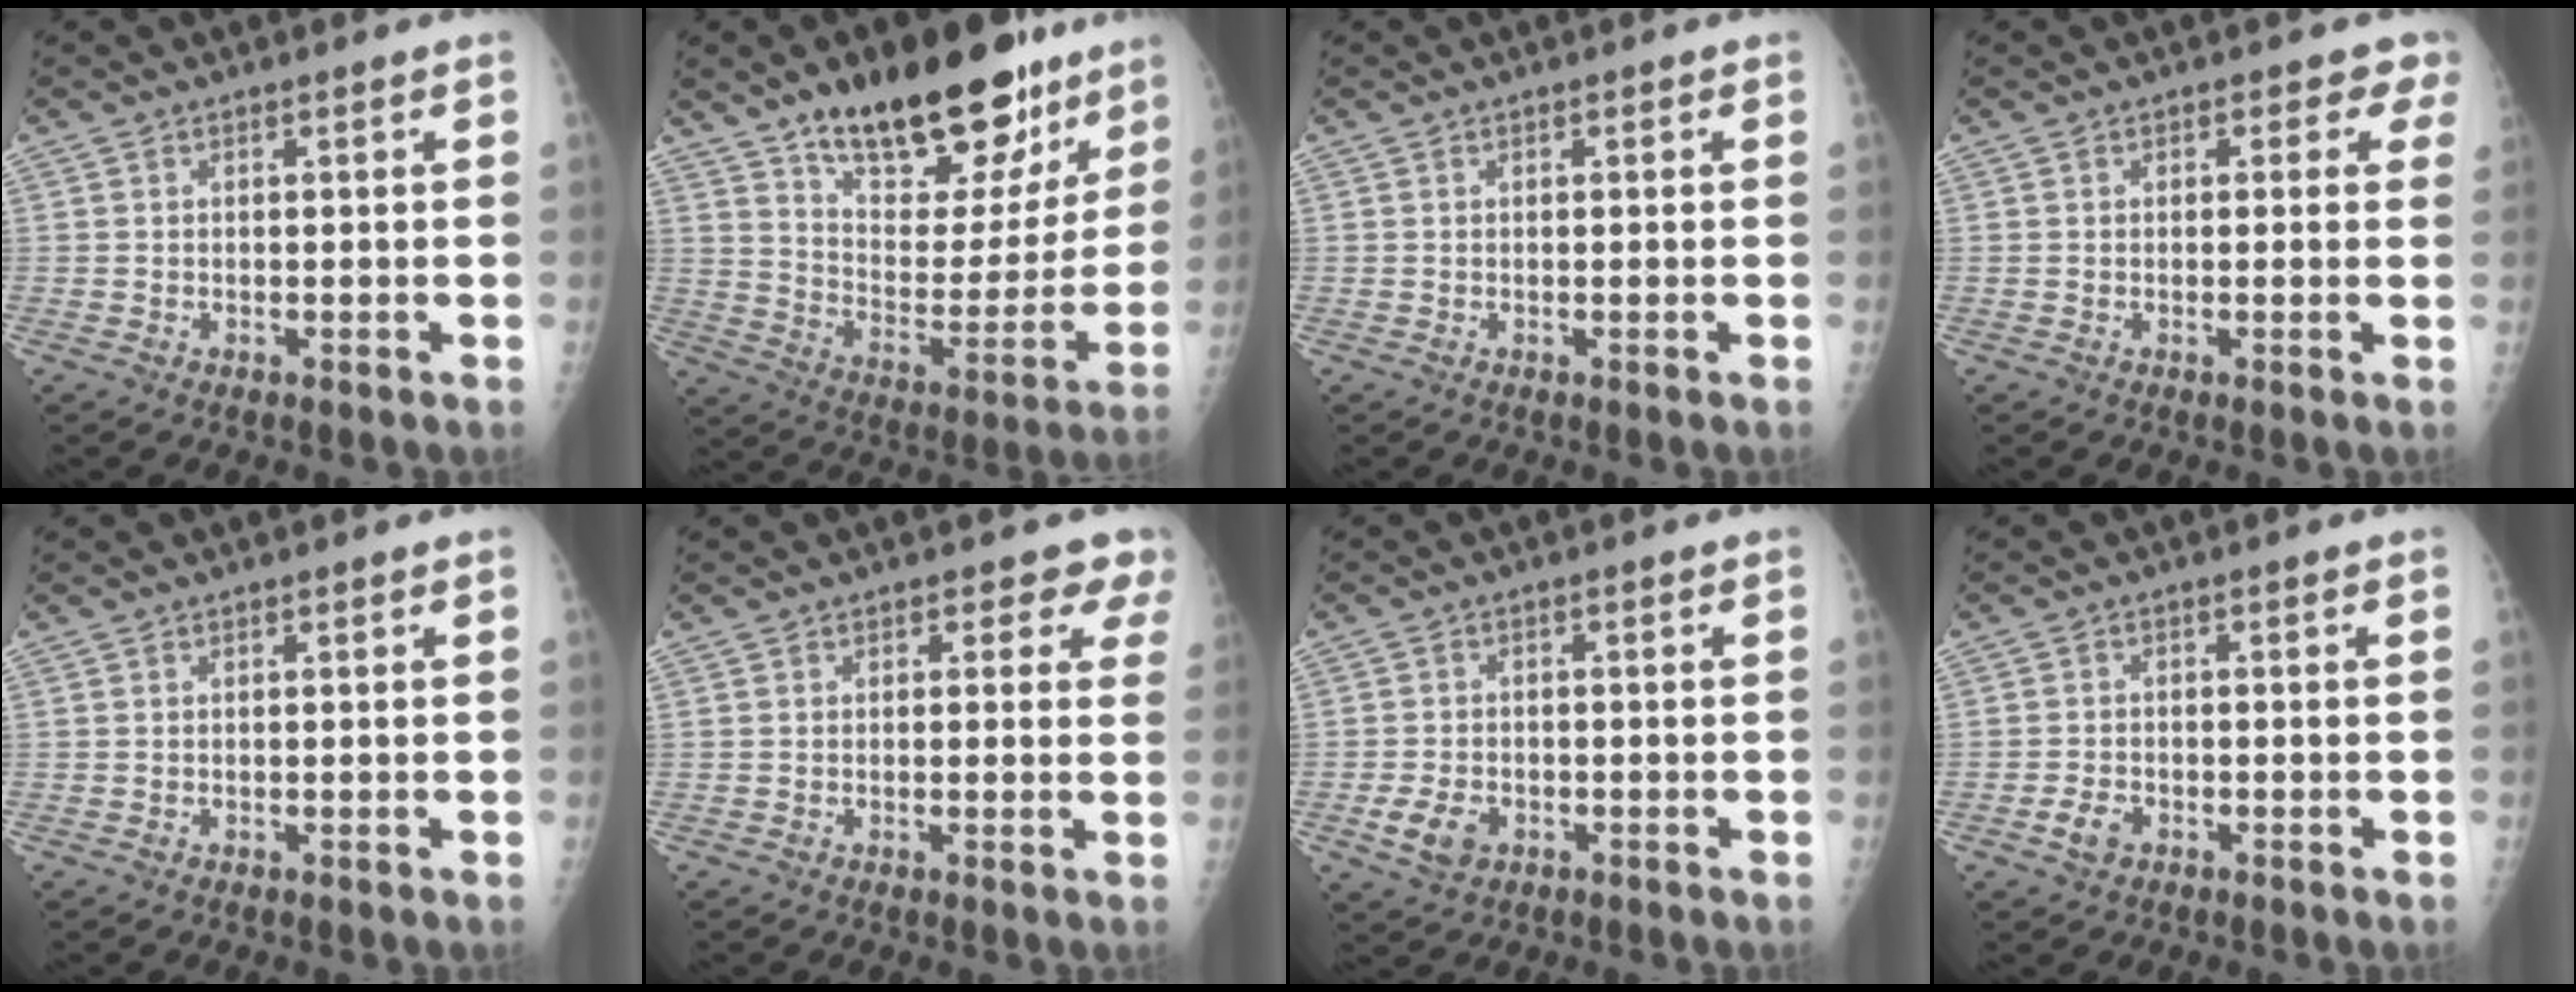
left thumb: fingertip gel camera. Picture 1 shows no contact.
{"total": 25.5, "force": [17.2, 11.2, 15.1], "torque": [-0.176, -0.078, 0.266]}
{"total": 0.0}
{"total": 2.6, "force": [1.5, 1.8, 1.1], "torque": [0.018, -0.004, 0.006]}
{"total": 0.0}
{"total": 3.6, "force": [2.5, 2.2, 1.4], "torque": [0.020, -0.009, 0.014]}
{"total": 5.0, "force": [-2.0, 3.5, 2.9], "torque": [-0.053, 0.007, -0.033]}
{"total": 2.9, "force": [-1.5, 1.9, 1.6], "torque": [-0.030, 0.009, -0.026]}